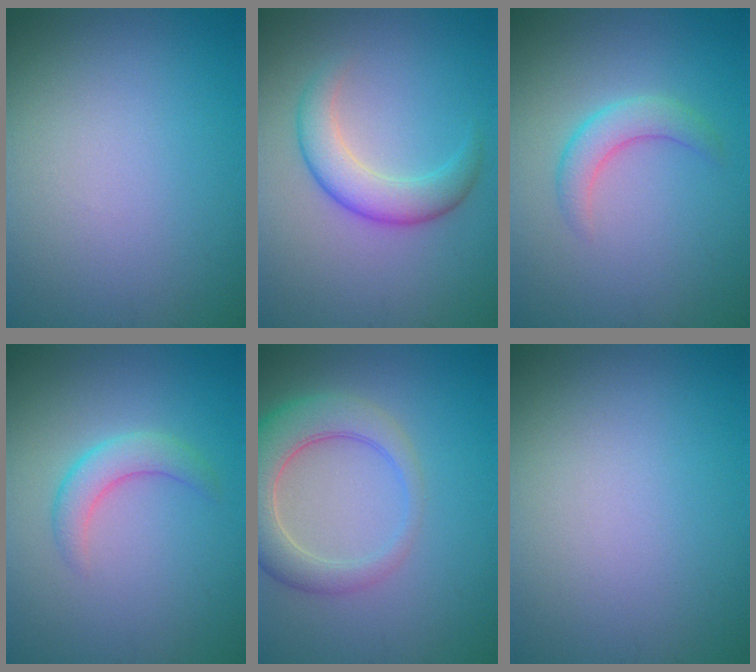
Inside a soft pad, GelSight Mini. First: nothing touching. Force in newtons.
{"total": 3.8, "press": 3.8, "slide": 0.1}
{"total": 2.5, "press": 2.5, "slide": 0.1}
{"total": 2.5, "press": 2.5, "slide": 0.1}
{"total": 5.6, "press": 5.6, "slide": 0.8}
{"total": 0.0}